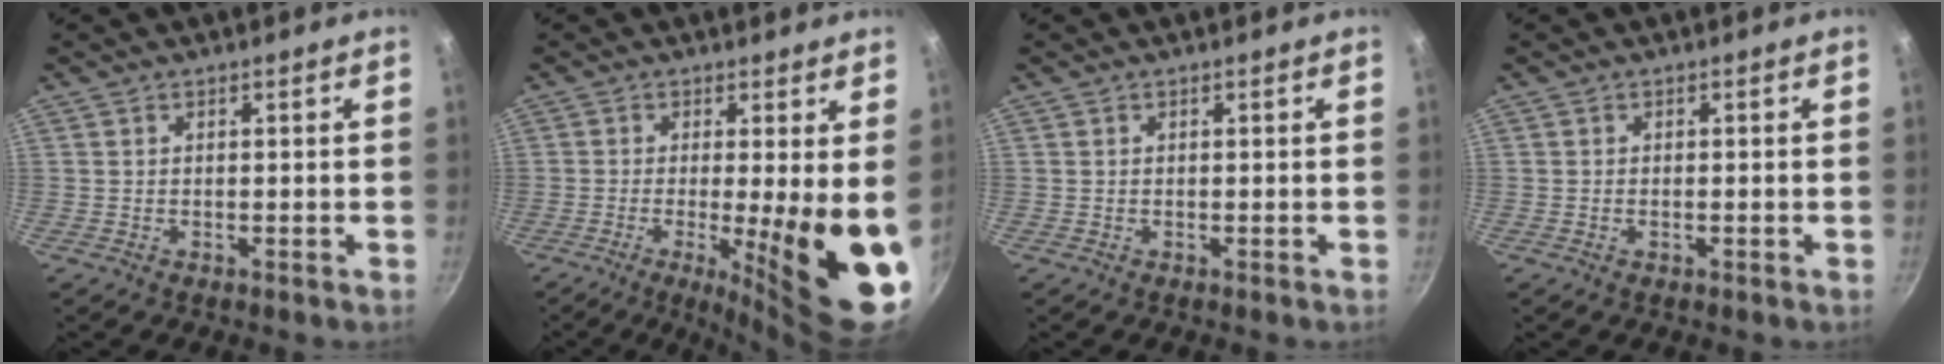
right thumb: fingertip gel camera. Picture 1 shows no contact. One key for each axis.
{"total": 14.3, "fx": -1.7, "fy": 2.4, "fz": 14.0, "tx": -0.180, "ty": -0.028, "tz": -0.017}
{"total": 0.0}
{"total": 0.7, "fx": -0.2, "fy": 0.3, "fz": 0.5, "tx": -0.011, "ty": 0.002, "tz": -0.003}